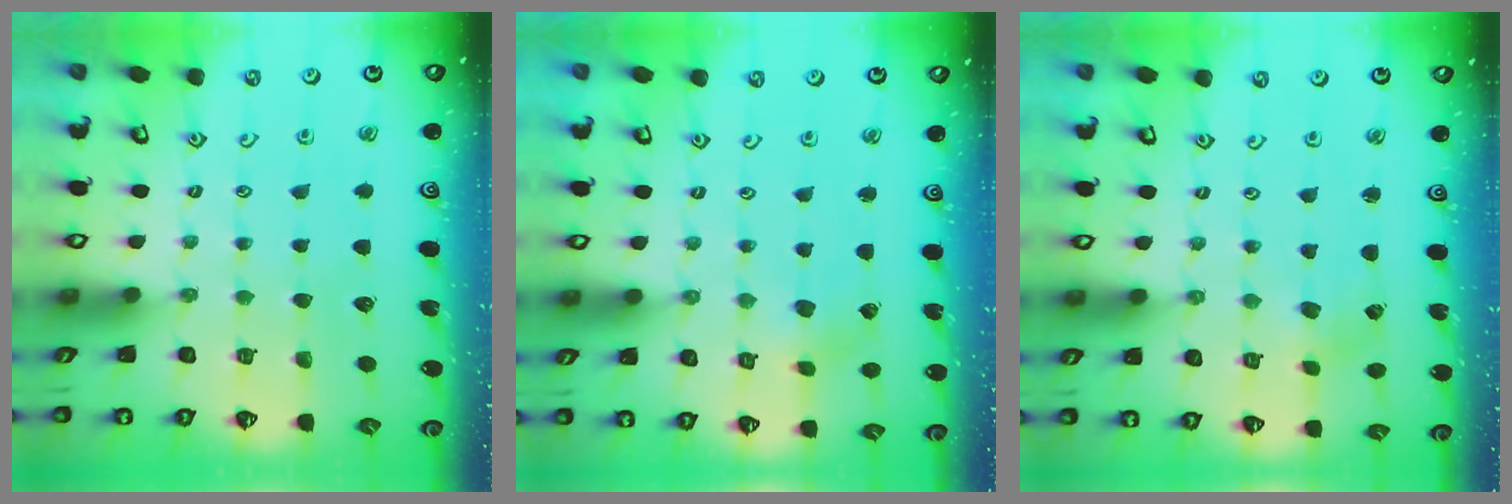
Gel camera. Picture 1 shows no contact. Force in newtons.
{"total": 2.6, "press": 2.6, "slide": 0.4}
{"total": 2.8, "press": 2.8, "slide": 0.3}